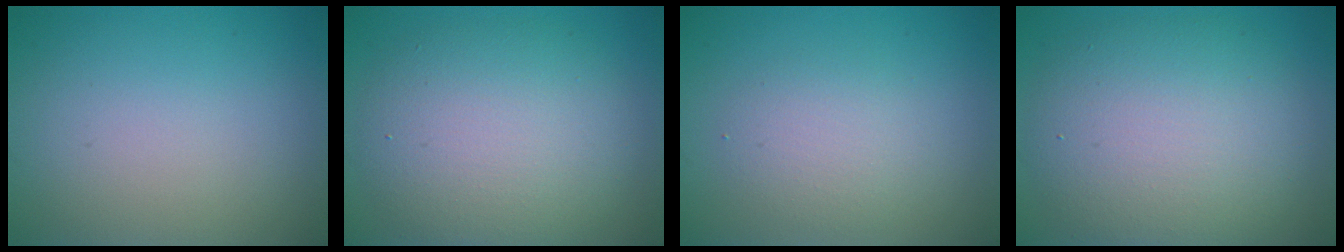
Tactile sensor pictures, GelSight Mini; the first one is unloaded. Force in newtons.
{"total": 7.7, "press": 7.6, "slide": 0.3}
{"total": 2.6, "press": 2.6, "slide": 0.2}
{"total": 8.5, "press": 8.5, "slide": 0.3}